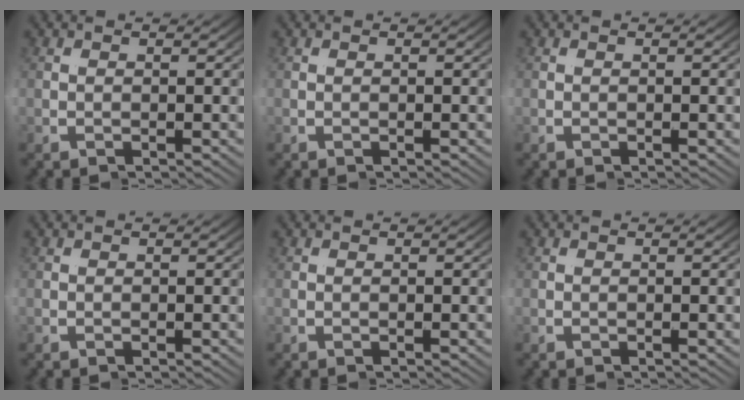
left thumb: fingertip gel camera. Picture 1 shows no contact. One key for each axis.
{"total": 0.0}
{"total": 0.0}
{"total": 0.0}
{"total": 0.0}
{"total": 0.0}